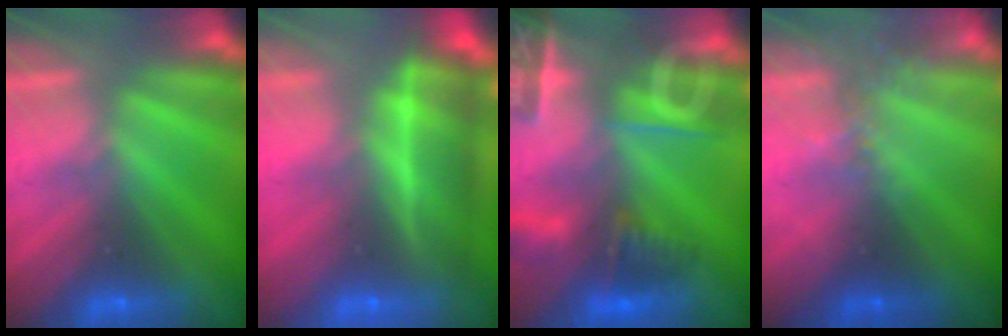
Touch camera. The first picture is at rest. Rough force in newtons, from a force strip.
{"total": 8.8}
{"total": 8.4}
{"total": 2.3}